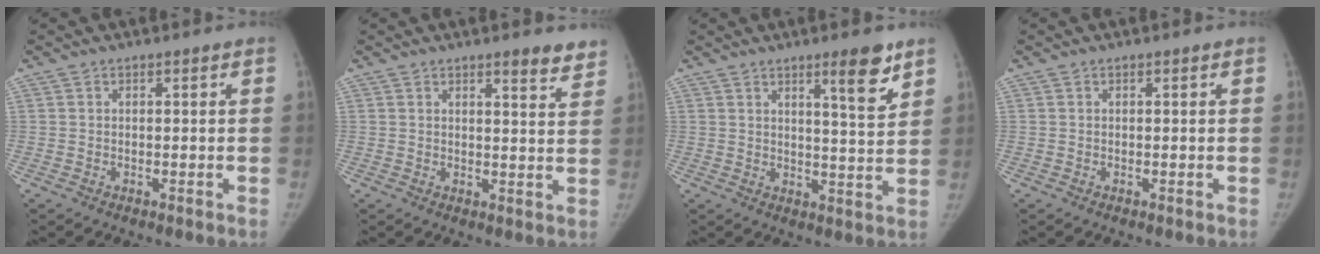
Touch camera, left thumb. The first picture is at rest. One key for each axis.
{"total": 4.8, "fx": 3.9, "fy": 1.1, "fz": 2.7, "tx": -0.017, "ty": -0.024, "tz": 0.044}
{"total": 7.6, "fx": 4.9, "fy": 1.1, "fz": 5.7, "tx": -0.073, "ty": -0.037, "tz": 0.071}
{"total": 0.0}